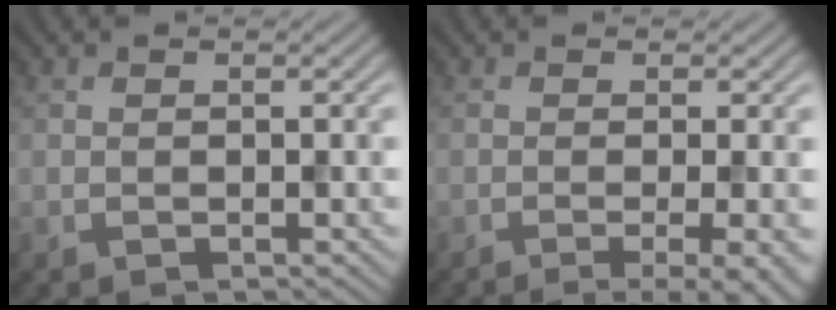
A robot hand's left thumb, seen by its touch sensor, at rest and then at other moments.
{"total": 6.0, "force": [-2.2, 1.4, 5.4], "torque": [-0.070, -0.005, -0.032]}